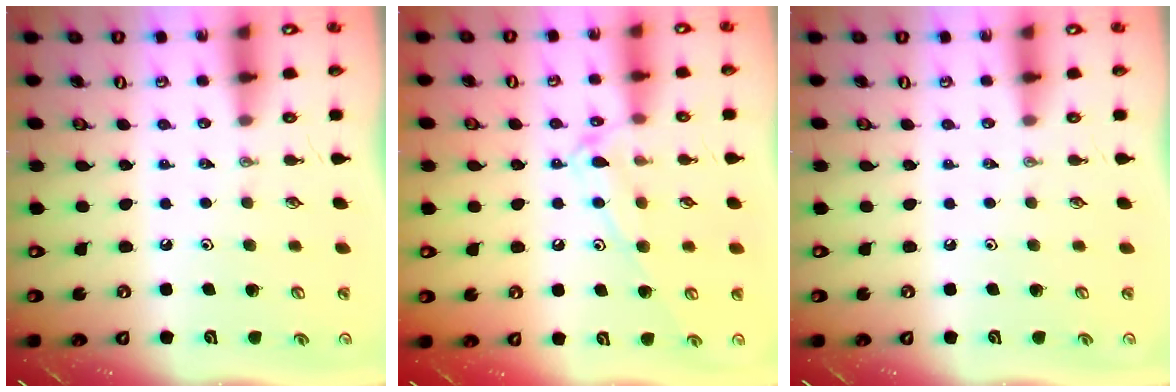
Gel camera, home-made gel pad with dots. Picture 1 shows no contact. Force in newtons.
{"total": 12.8, "press": 12.7, "slide": 1.1}
{"total": 0.0}